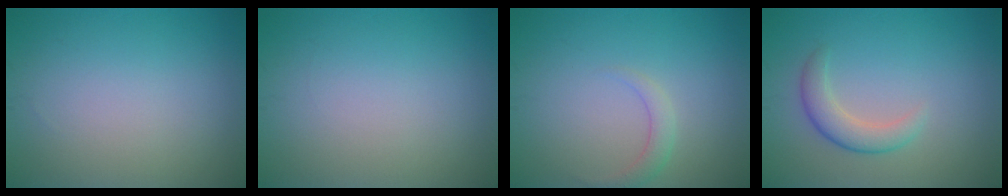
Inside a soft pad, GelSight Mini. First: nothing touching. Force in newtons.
{"total": 0.0}
{"total": 1.5, "press": 1.5, "slide": 0.1}
{"total": 2.7, "press": 2.7, "slide": 0.1}